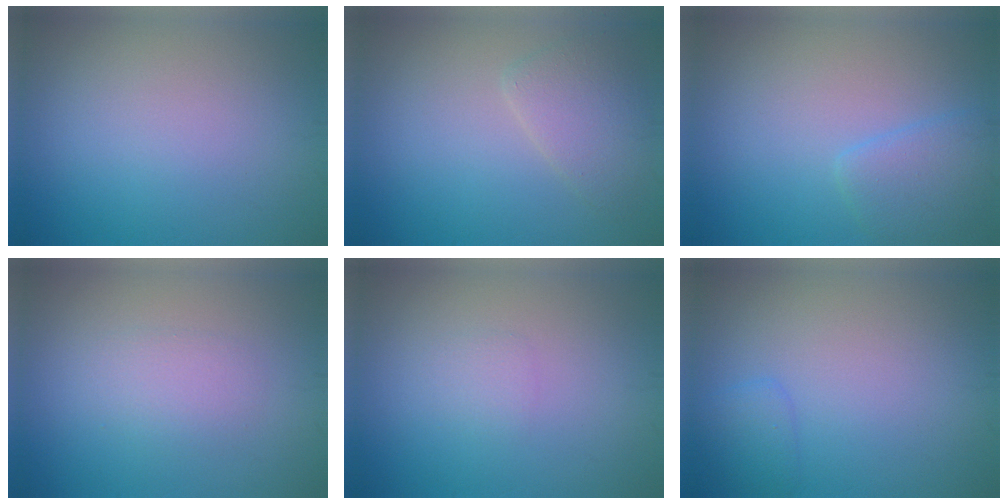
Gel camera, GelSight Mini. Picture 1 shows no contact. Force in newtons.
{"total": 2.9, "press": 2.9, "slide": 0.2}
{"total": 2.6, "press": 2.6, "slide": 0.2}
{"total": 1.8, "press": 1.8, "slide": 0.1}
{"total": 0.9, "press": 0.9, "slide": 0.1}
{"total": 1.3, "press": 1.3, "slide": 0.1}